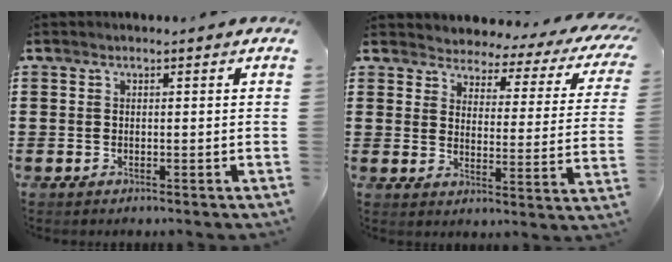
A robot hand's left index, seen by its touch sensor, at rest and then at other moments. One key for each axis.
{"total": 2.8, "fx": 2.7, "fy": 0.9, "fz": 0.4, "tx": -0.028, "ty": -0.021, "tz": 0.038}